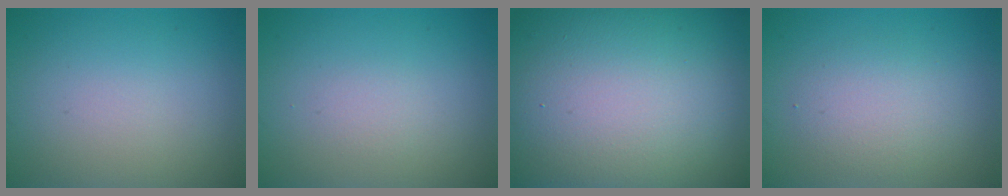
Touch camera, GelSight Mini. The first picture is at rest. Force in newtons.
{"total": 1.0, "press": 0.9, "slide": 0.1}
{"total": 26.4, "press": 26.3, "slide": 1.2}
{"total": 2.6, "press": 2.6, "slide": 0.2}